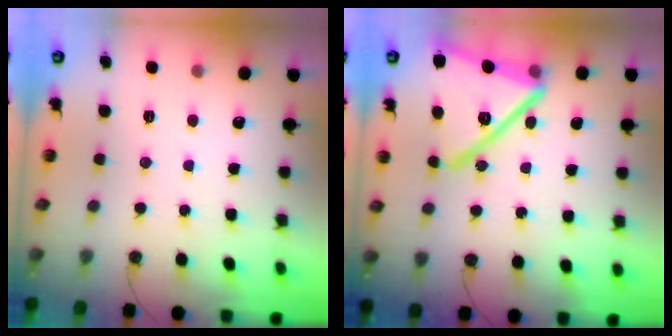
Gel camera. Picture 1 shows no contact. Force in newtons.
{"total": 23.1, "press": 23.1, "slide": 1.8}